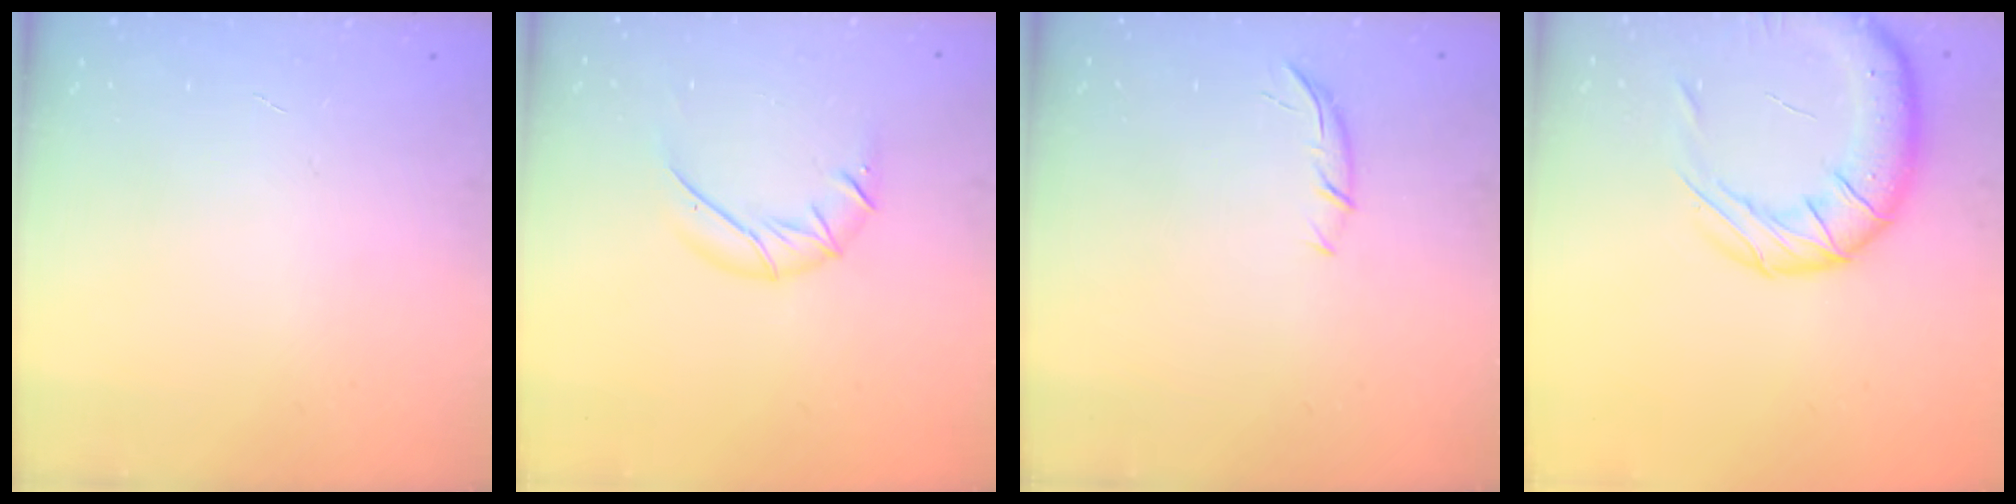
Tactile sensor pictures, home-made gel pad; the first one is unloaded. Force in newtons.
{"total": 8.6, "press": 8.6, "slide": 0.7}
{"total": 5.8, "press": 5.7, "slide": 1.0}
{"total": 16.4, "press": 16.3, "slide": 1.9}